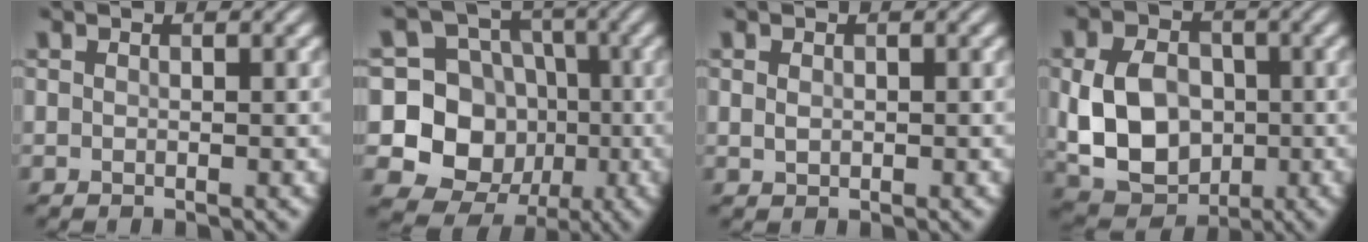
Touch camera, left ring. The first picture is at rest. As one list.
[{"total": 9.9, "force": [-1.4, 9.1, 3.6], "torque": [-0.065, 0.003, -0.049]}, {"total": 1.0, "force": [0.1, 0.7, 0.6], "torque": [-0.015, 0.000, 0.004]}, {"total": 8.8, "force": [-0.7, 6.6, 5.8], "torque": [-0.123, -0.005, -0.015]}]